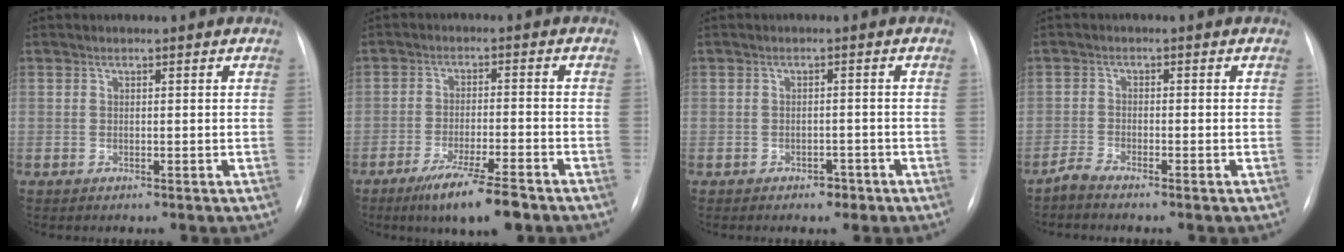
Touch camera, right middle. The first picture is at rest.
{"total": 9.0, "force": [-6.3, 0.7, 6.4], "torque": [-0.114, -0.022, -0.103]}
{"total": 2.0, "force": [-1.4, 1.2, 0.9], "torque": [-0.015, 0.005, -0.012]}
{"total": 1.9, "force": [-1.8, -0.3, 0.5], "torque": [-0.021, -0.008, -0.037]}